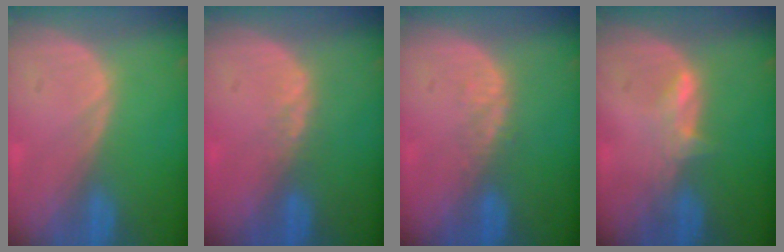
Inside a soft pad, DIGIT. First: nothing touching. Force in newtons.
{"total": 1.7, "press": 1.4, "slide": 0.9}
{"total": 2.5, "press": 1.9, "slide": 1.7}
{"total": 2.3, "press": 2.3, "slide": 0.4}